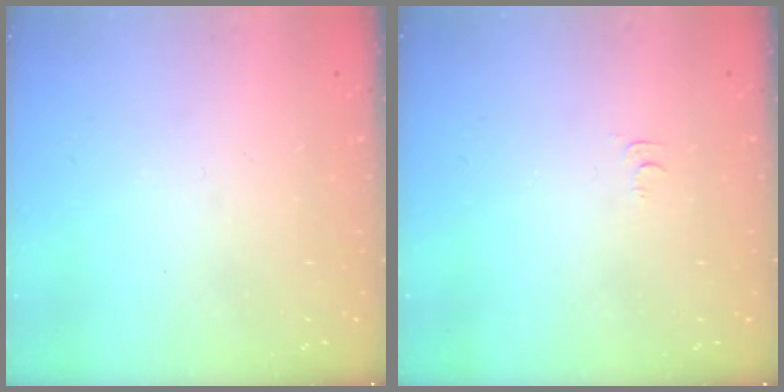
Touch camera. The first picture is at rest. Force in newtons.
{"total": 3.5, "press": 3.5, "slide": 0.4}